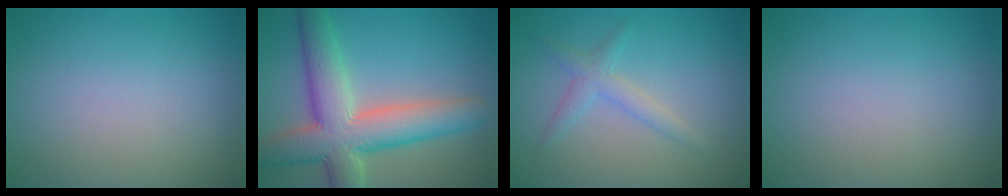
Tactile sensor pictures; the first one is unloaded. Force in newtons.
{"total": 9.1, "press": 9.1, "slide": 0.6}
{"total": 2.0, "press": 2.0, "slide": 0.1}
{"total": 0.0}